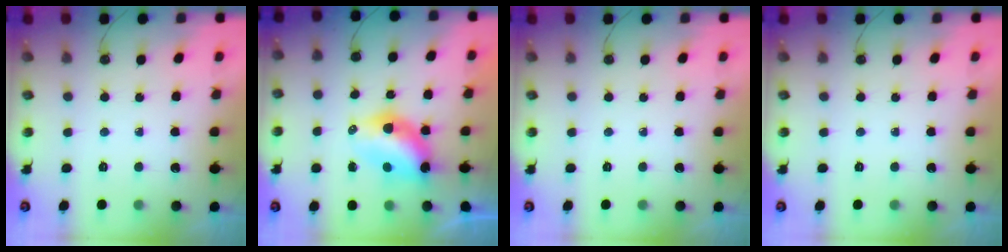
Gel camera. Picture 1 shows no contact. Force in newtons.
{"total": 6.7, "press": 6.7, "slide": 0.2}
{"total": 0.0}
{"total": 0.0}